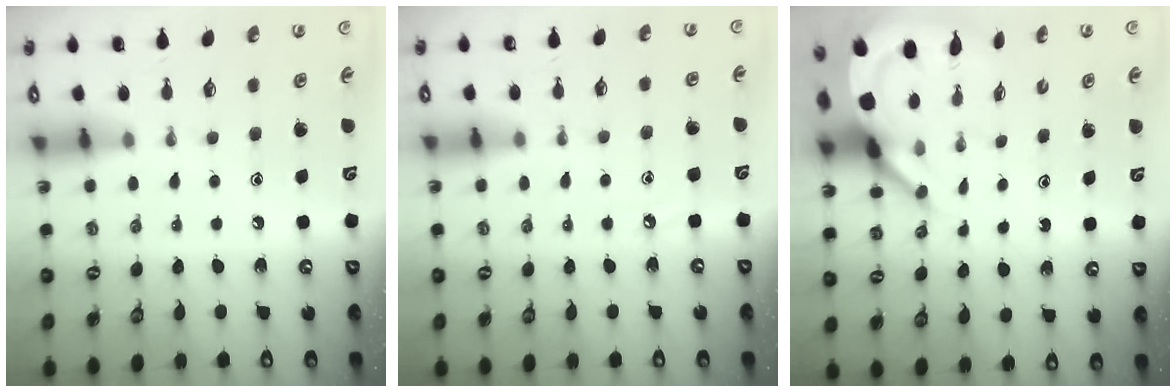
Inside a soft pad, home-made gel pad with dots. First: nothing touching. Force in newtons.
{"total": 3.5, "press": 3.4, "slide": 0.5}
{"total": 7.7, "press": 7.7, "slide": 0.7}